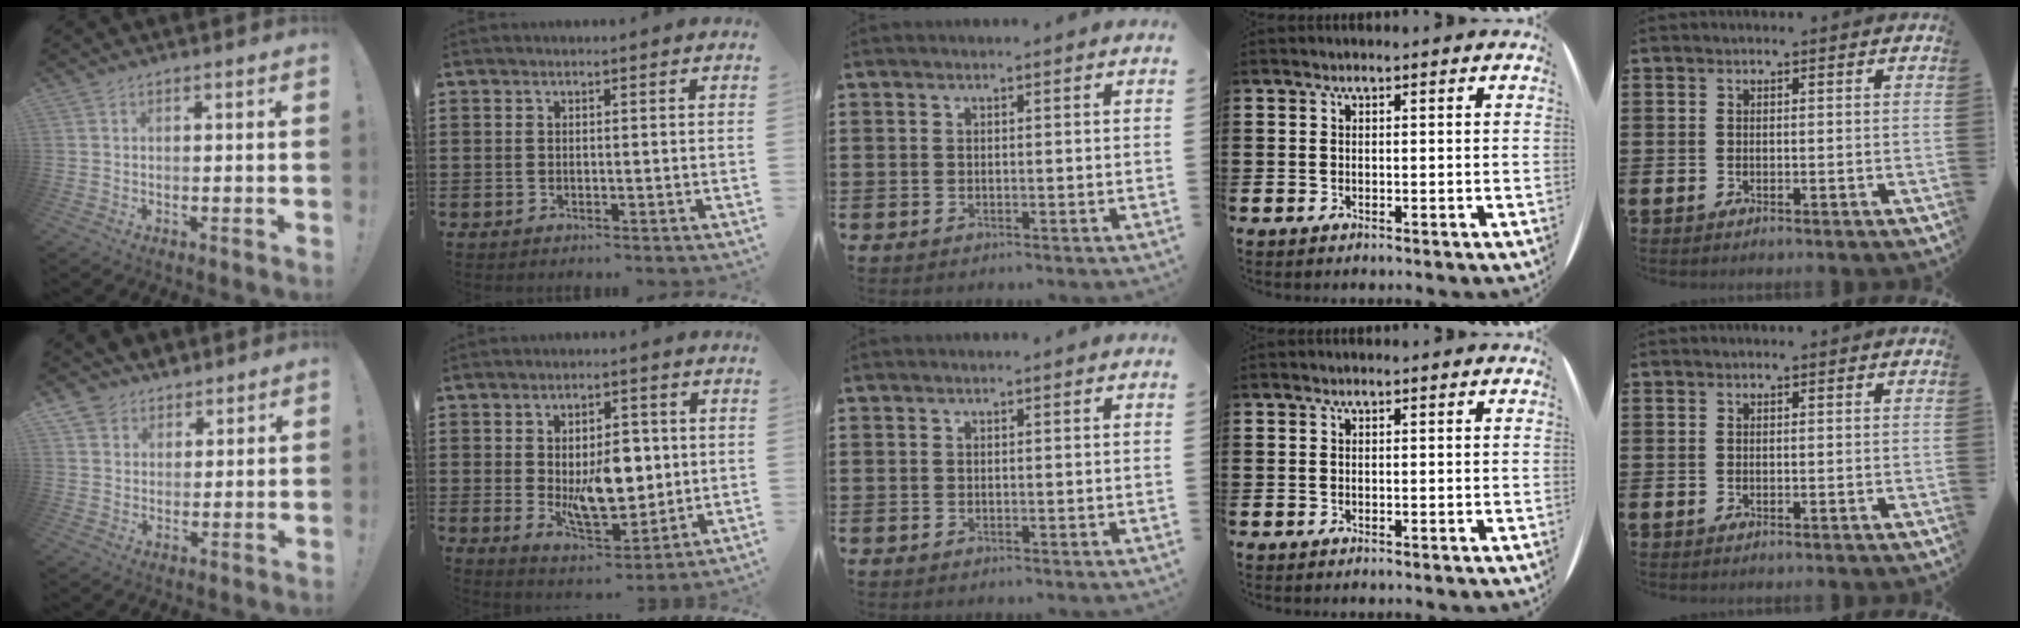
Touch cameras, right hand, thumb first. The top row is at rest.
{"thumb": {"total": 6.1, "force": [4.7, 3.9, -0.1], "torque": [0.000, -0.036, 0.092]}, "index": {"total": 9.6, "force": [0.3, 5.2, 8.1], "torque": [-0.128, -0.002, 0.002]}}